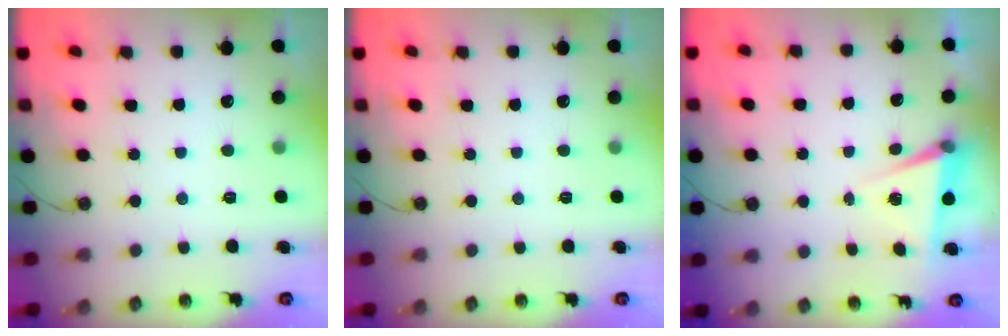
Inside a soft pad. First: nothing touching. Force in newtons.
{"total": 0.0}
{"total": 6.1, "press": 4.2, "slide": 4.3}